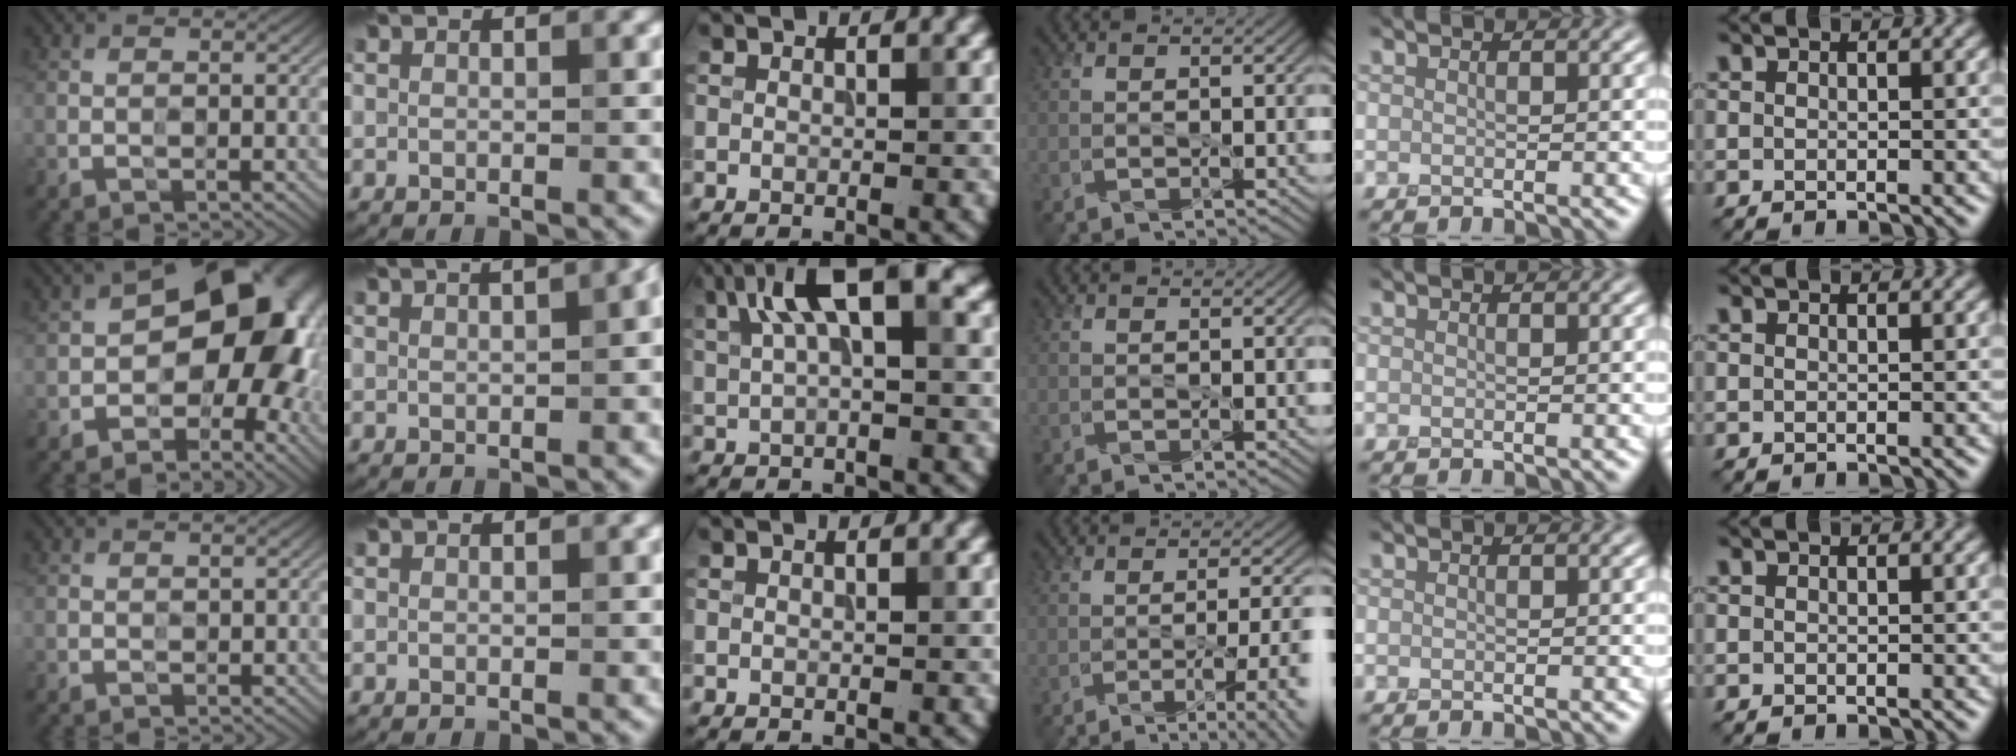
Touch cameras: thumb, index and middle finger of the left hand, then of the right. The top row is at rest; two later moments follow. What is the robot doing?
{"motion": "peel", "object": "velcro strap"}